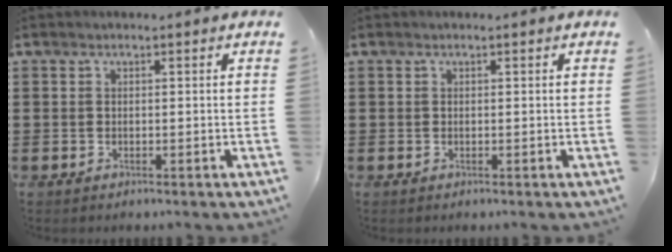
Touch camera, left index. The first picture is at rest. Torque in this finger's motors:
{"motor_torque": [0.00, 0.00, 0.00, -0.01]}